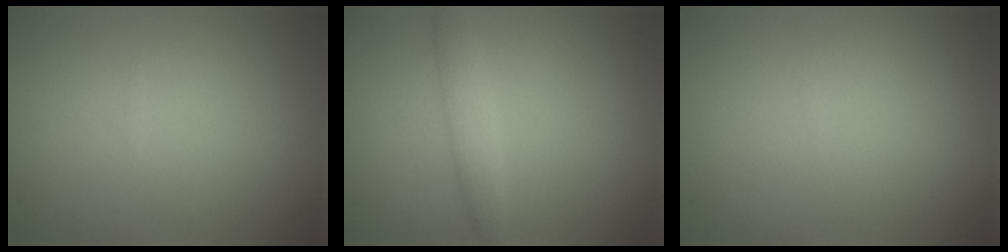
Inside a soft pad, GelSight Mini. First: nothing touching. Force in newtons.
{"total": 2.2, "press": 2.2, "slide": 0.1}
{"total": 0.0}